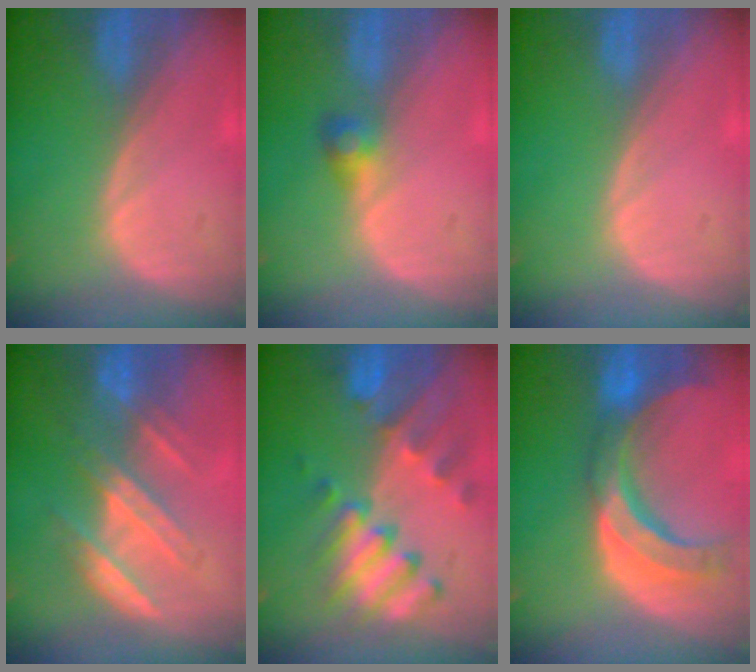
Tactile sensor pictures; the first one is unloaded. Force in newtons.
{"total": 2.5, "press": 2.4, "slide": 0.7}
{"total": 0.0}
{"total": 6.9, "press": 6.8, "slide": 1.2}
{"total": 10.2, "press": 8.9, "slide": 5.1}
{"total": 10.8, "press": 9.3, "slide": 5.5}